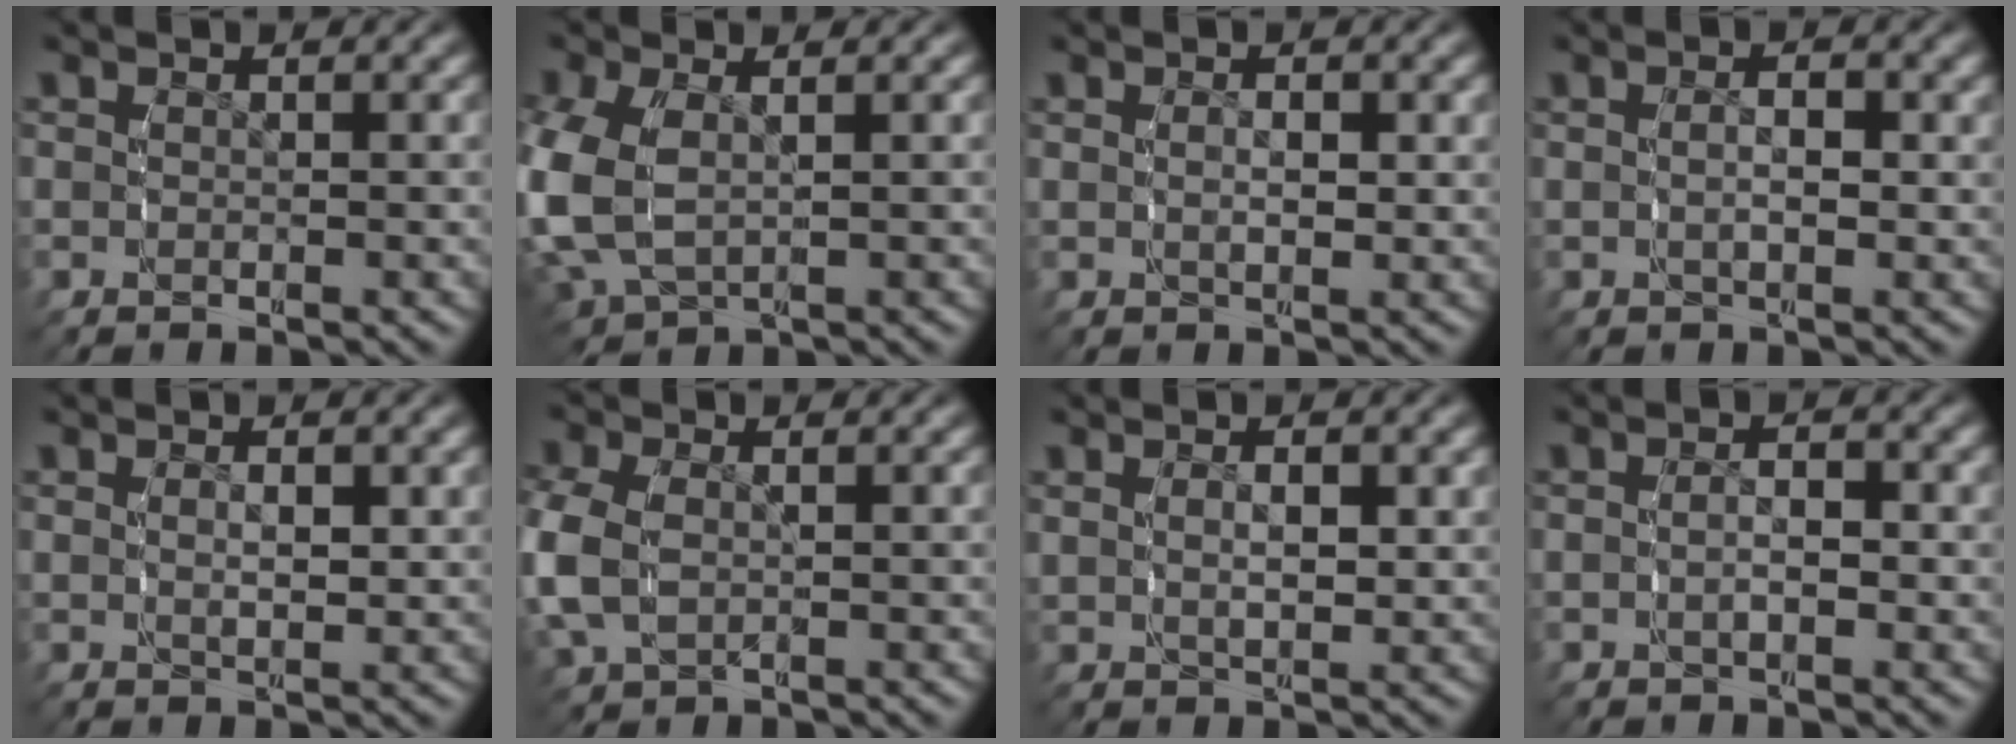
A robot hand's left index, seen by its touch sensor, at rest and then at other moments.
{"total": 5.8, "force": [0.0, 4.4, 3.7], "torque": [-0.130, -0.019, 0.017]}
{"total": 1.5, "force": [0.4, 0.5, 1.3], "torque": [-0.024, -0.004, 0.008]}
{"total": 2.0, "force": [0.0, 0.7, 1.9], "torque": [-0.033, -0.001, -0.001]}
{"total": 1.7, "force": [0.8, 0.4, 1.4], "torque": [-0.026, -0.007, 0.017]}
{"total": 3.5, "force": [0.0, 2.7, 2.3], "torque": [-0.088, -0.012, 0.014]}
{"total": 2.4, "force": [1.0, 0.8, 2.0], "torque": [-0.034, -0.005, 0.024]}
{"total": 1.8, "force": [-0.5, 0.6, 1.7], "torque": [-0.032, 0.000, -0.008]}